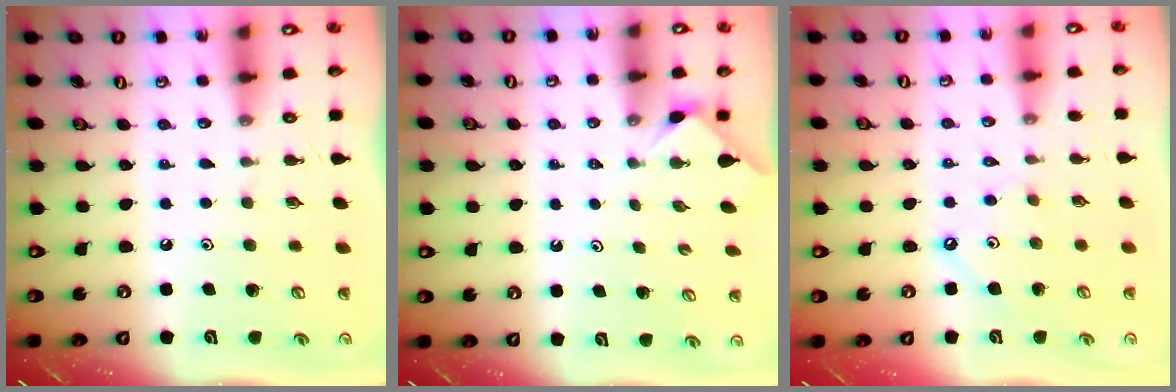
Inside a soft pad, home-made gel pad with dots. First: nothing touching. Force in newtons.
{"total": 2.1, "press": 2.1, "slide": 0.4}
{"total": 2.1, "press": 2.1, "slide": 0.4}